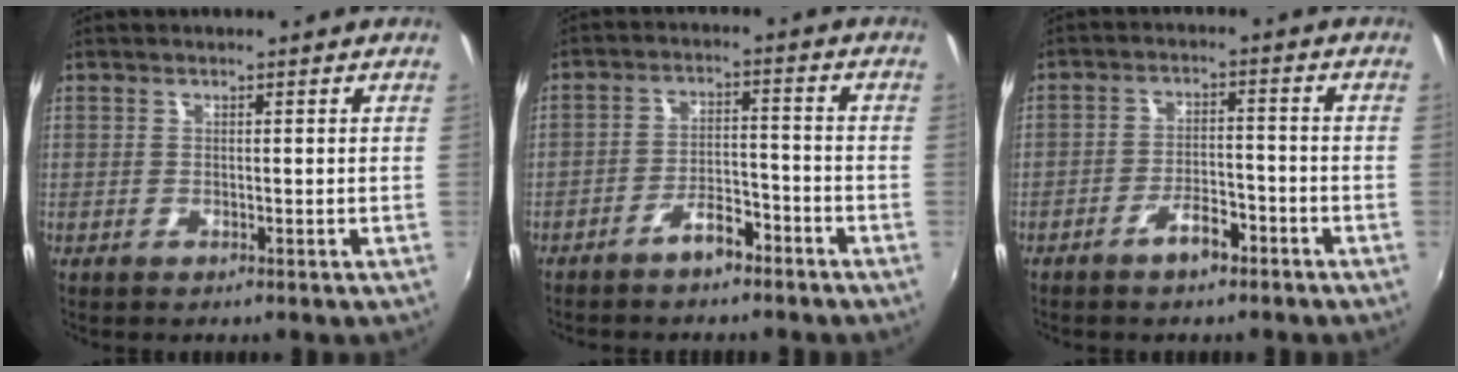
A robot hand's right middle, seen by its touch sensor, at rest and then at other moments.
{"total": 5.6, "force": [-4.3, 2.1, 2.8], "torque": [-0.063, 0.015, -0.067]}
{"total": 5.0, "force": [-3.6, 1.9, 2.9], "torque": [-0.062, 0.005, -0.055]}